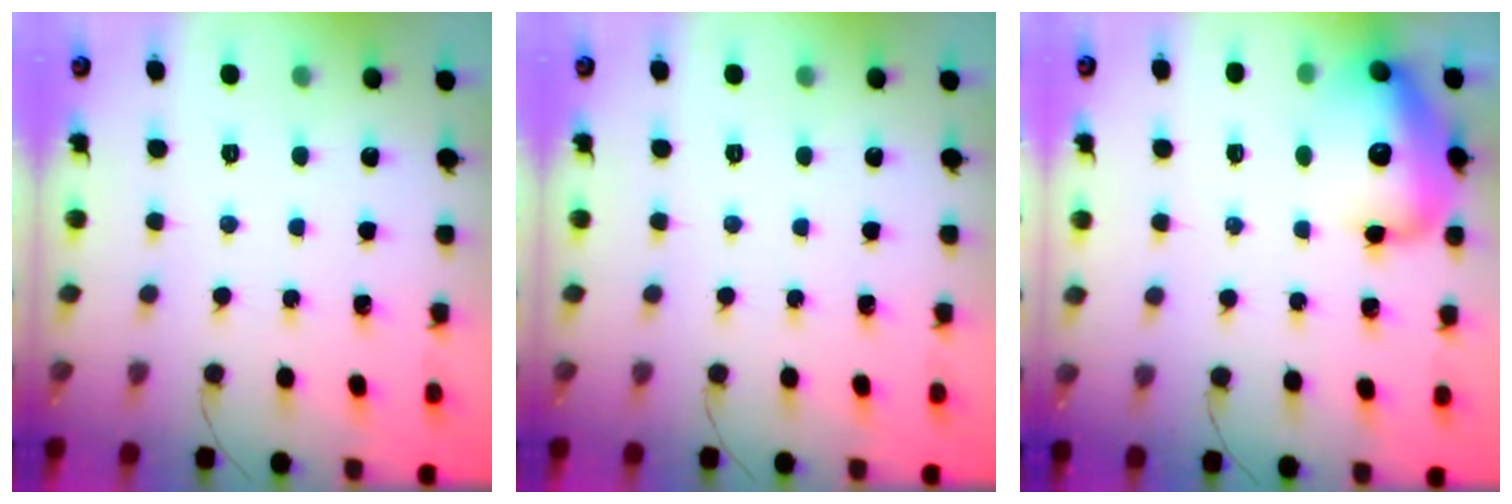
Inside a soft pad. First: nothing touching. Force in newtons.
{"total": 0.0}
{"total": 18.0, "press": 17.8, "slide": 2.6}